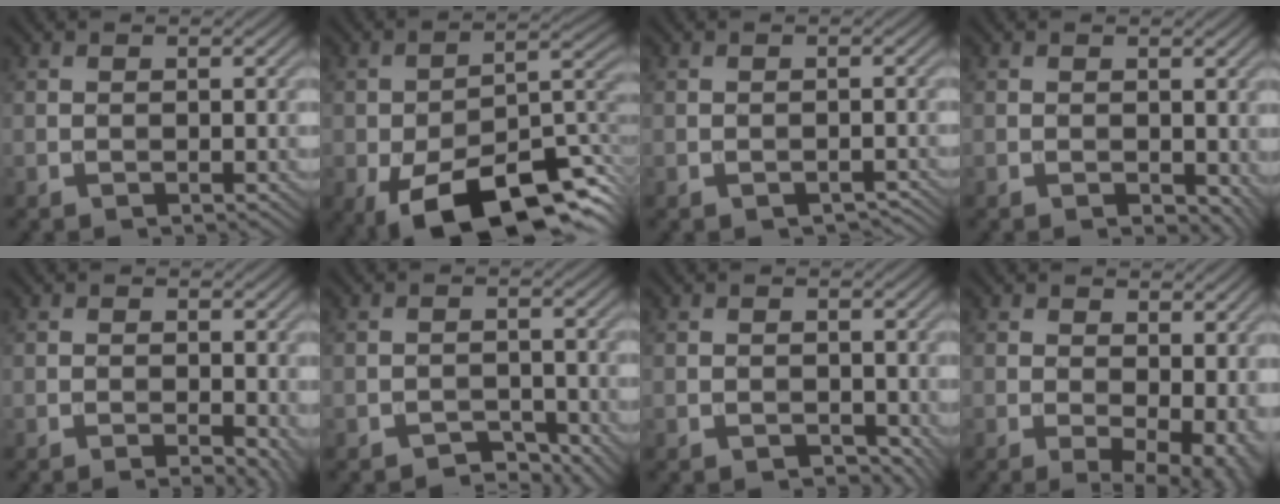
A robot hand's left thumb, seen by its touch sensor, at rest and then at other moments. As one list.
[{"total": 16.9, "force": [-9.3, 7.7, 11.9], "torque": [-0.167, -0.030, -0.153]}, {"total": 1.5, "force": [-1.1, 0.7, 0.8], "torque": [-0.011, 0.000, -0.012]}, {"total": 2.3, "force": [0.1, 1.6, 1.7], "torque": [-0.026, -0.009, 0.006]}, {"total": 3.5, "force": [-1.1, 1.2, 3.1], "torque": [-0.042, -0.006, -0.013]}, {"total": 2.4, "force": [-1.9, 1.2, 0.8], "torque": [-0.005, 0.003, -0.032]}, {"total": 1.4, "force": [0.2, 1.2, 0.7], "torque": [-0.021, -0.010, 0.004]}, {"total": 8.0, "force": [0.3, 4.4, 6.7], "torque": [-0.083, -0.012, 0.017]}]